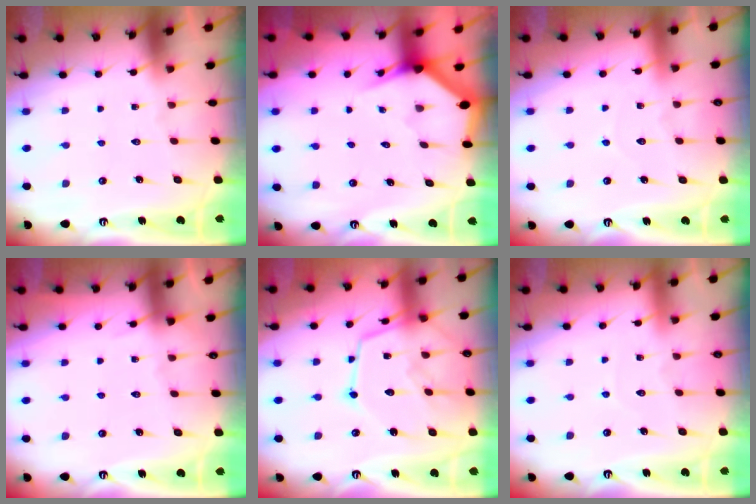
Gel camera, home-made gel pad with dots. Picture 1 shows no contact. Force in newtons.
{"total": 2.9, "press": 2.9, "slide": 0.2}
{"total": 3.8, "press": 3.8, "slide": 0.3}
{"total": 1.9, "press": 1.9, "slide": 0.3}
{"total": 15.8, "press": 15.8, "slide": 1.4}
{"total": 2.7, "press": 2.7, "slide": 0.2}